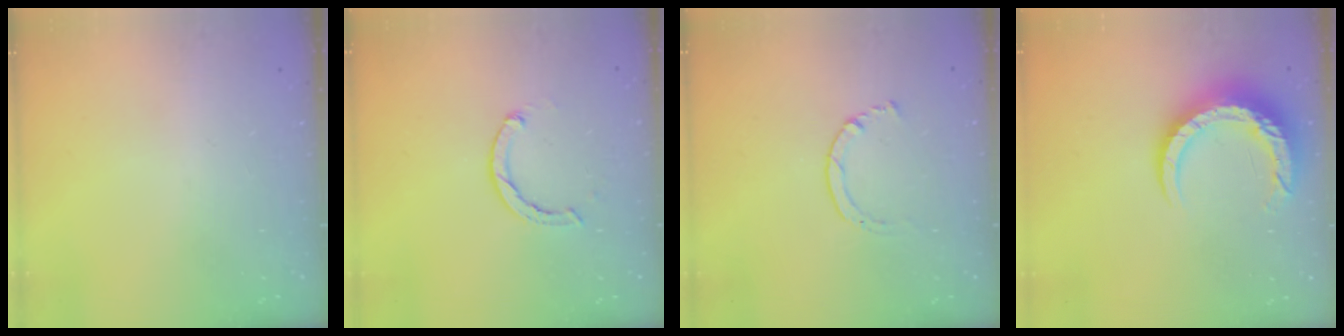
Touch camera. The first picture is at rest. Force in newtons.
{"total": 2.4, "press": 2.4, "slide": 0.1}
{"total": 2.0, "press": 1.9, "slide": 0.3}
{"total": 12.0, "press": 11.9, "slide": 1.2}